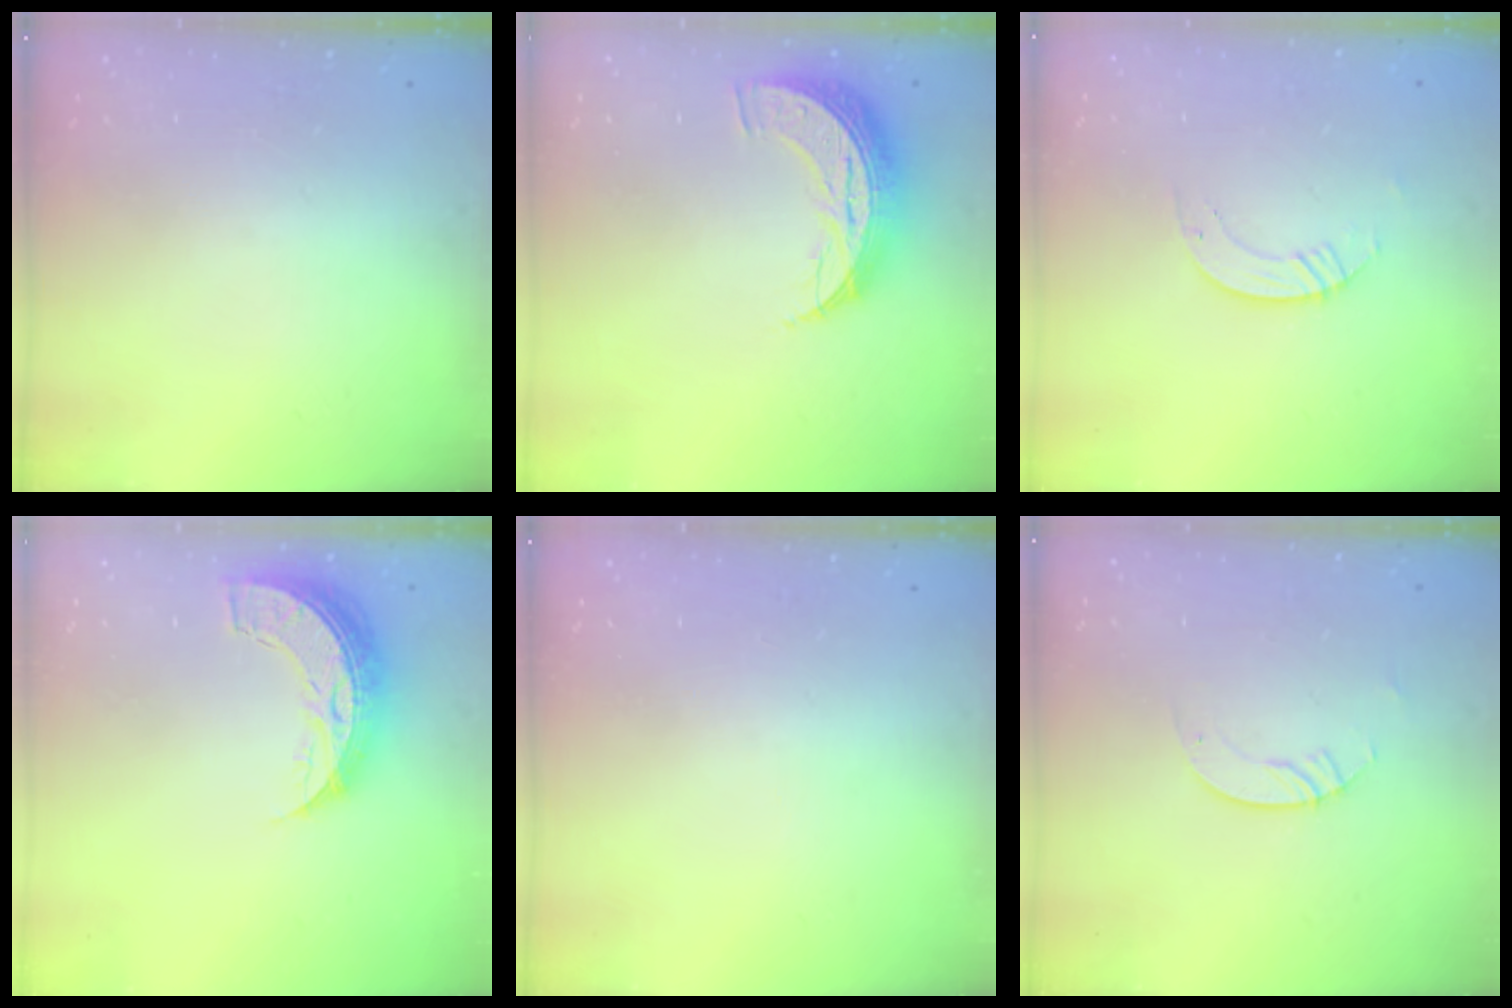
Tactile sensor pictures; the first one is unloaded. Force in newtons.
{"total": 10.1, "press": 10.1, "slide": 0.7}
{"total": 3.1, "press": 3.1, "slide": 0.2}
{"total": 9.8, "press": 9.8, "slide": 0.8}
{"total": 0.0}
{"total": 2.1, "press": 2.1, "slide": 0.2}